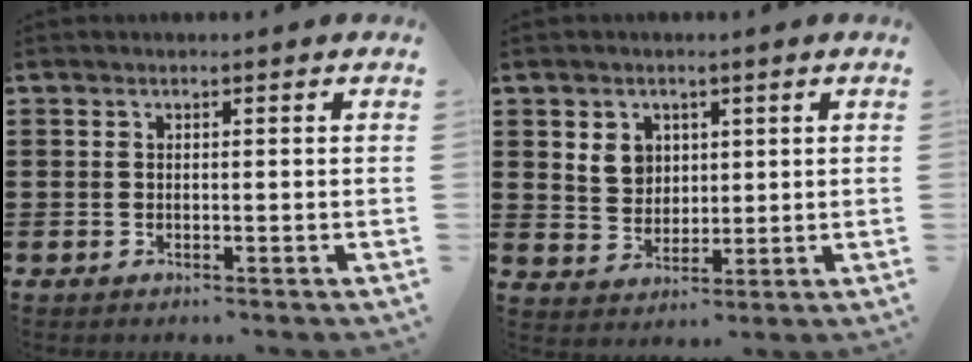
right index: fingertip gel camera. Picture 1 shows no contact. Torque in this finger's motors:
{"motor_torque": [0.17, 0.17, 0.08, 0.06]}